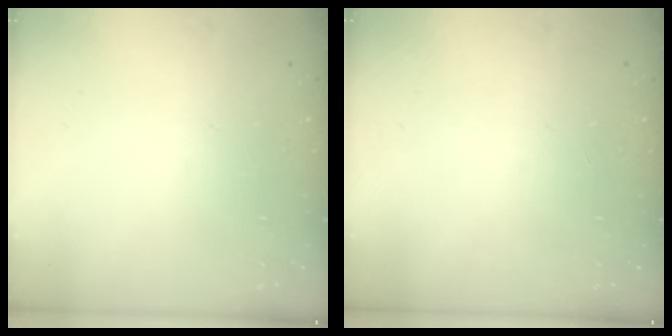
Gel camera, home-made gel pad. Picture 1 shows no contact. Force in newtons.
{"total": 0.0}